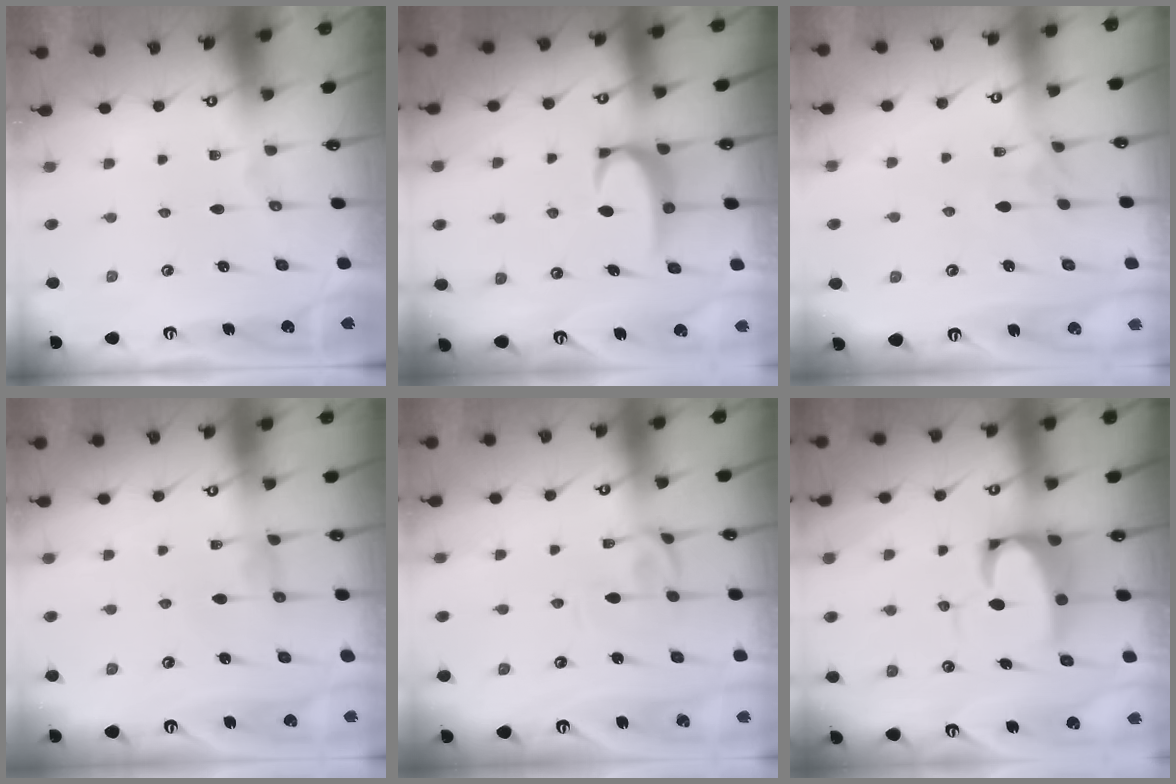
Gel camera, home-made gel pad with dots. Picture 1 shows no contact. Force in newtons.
{"total": 3.6, "press": 3.6, "slide": 0.5}
{"total": 1.6, "press": 1.4, "slide": 0.8}
{"total": 1.1, "press": 0.9, "slide": 0.5}
{"total": 1.2, "press": 1.2, "slide": 0.0}
{"total": 7.9, "press": 7.8, "slide": 1.3}